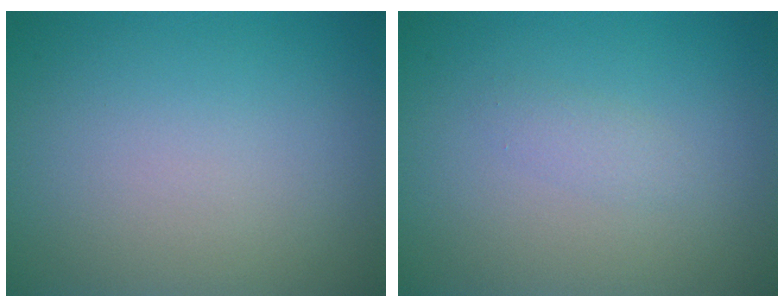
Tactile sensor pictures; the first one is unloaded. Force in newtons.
{"total": 1.0, "press": 1.0, "slide": 0.1}